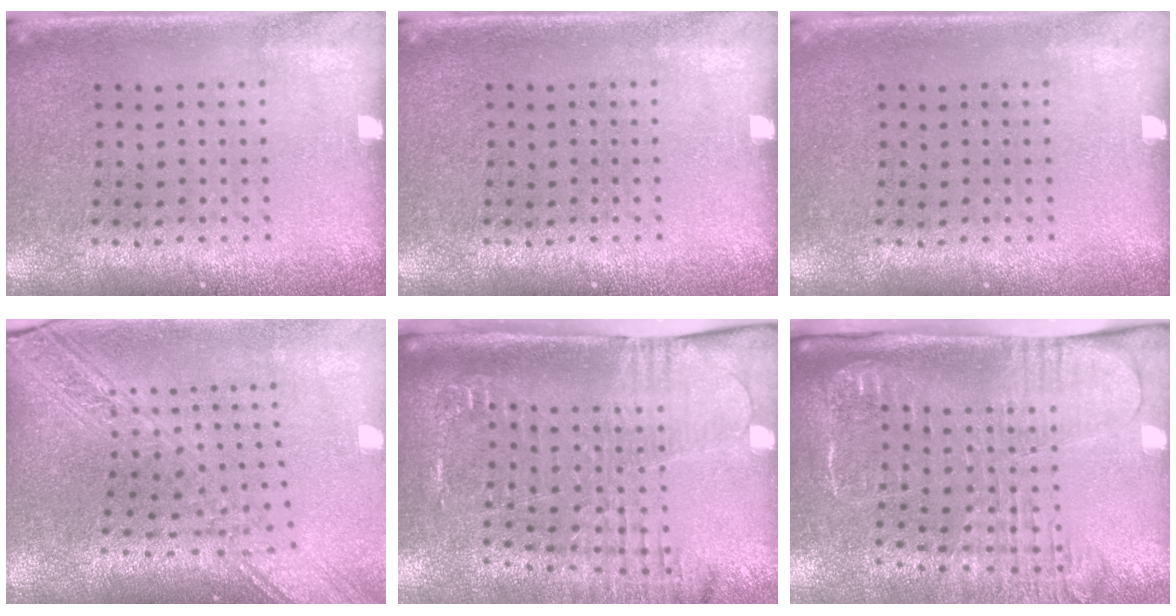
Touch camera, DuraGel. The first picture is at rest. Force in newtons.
{"total": 0.0}
{"total": 0.0}
{"total": 2.7, "press": 2.1, "slide": 1.6}
{"total": 2.1, "press": 1.9, "slide": 0.9}
{"total": 2.7, "press": 2.1, "slide": 1.7}